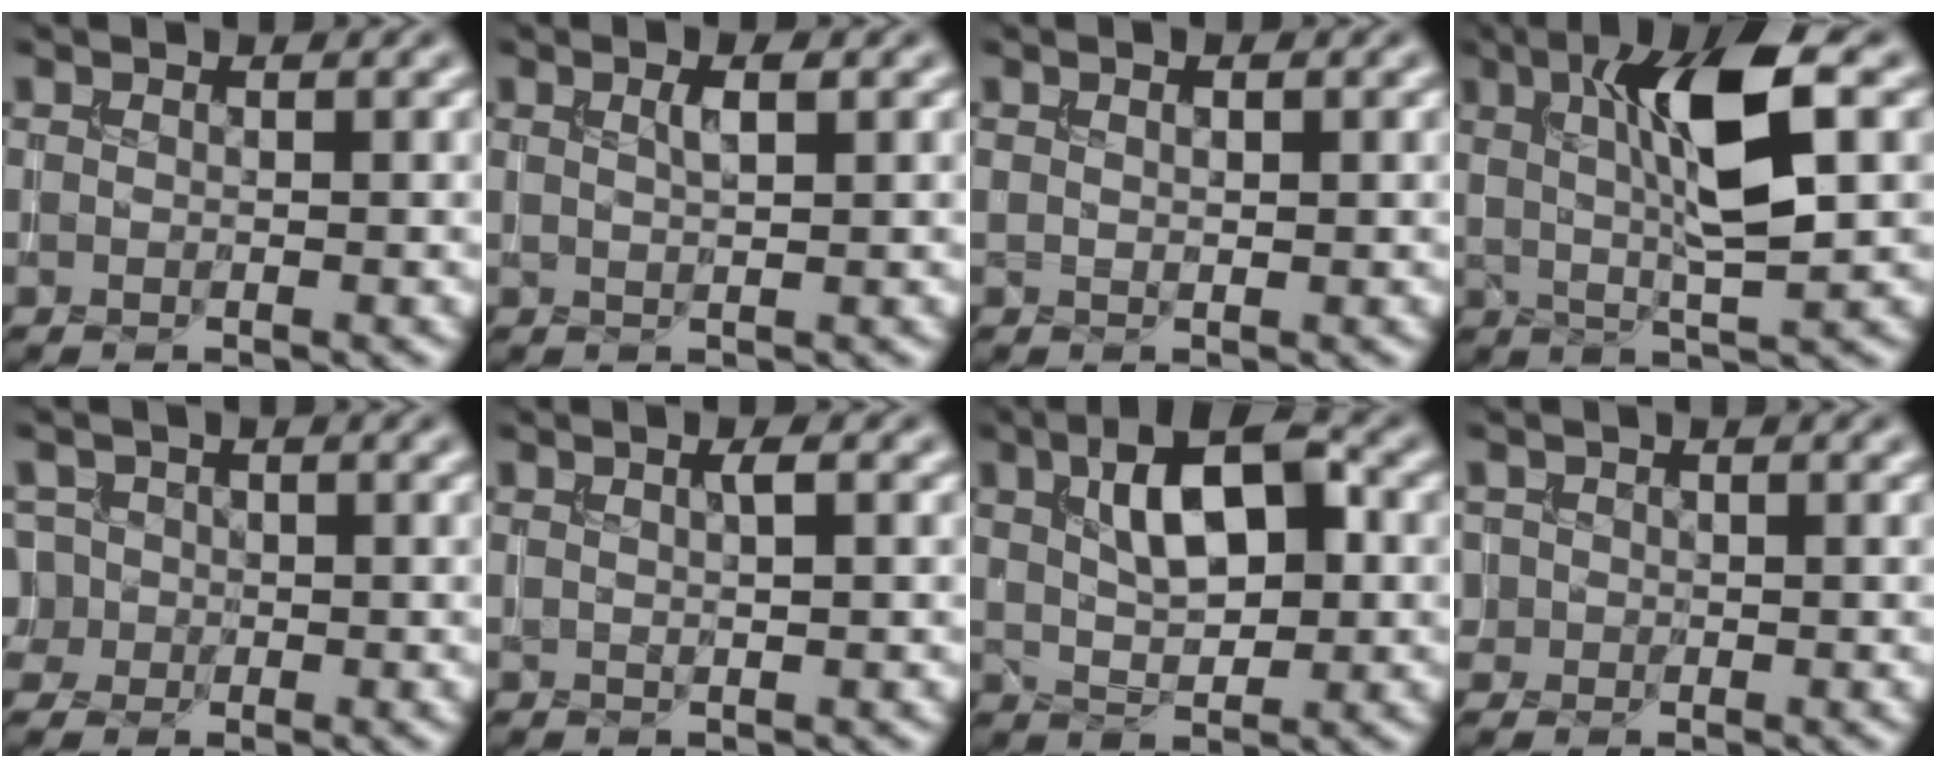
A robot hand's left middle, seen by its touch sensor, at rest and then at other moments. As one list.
[{"total": 1.6, "force": [0.6, 0.3, 1.4], "torque": [-0.024, 0.005, 0.010]}, {"total": 0.8, "force": [0.3, 0.4, 0.7], "torque": [-0.010, 0.001, 0.006]}, {"total": 8.8, "force": [2.3, 2.0, 8.2], "torque": [-0.136, 0.001, 0.039]}, {"total": 3.5, "force": [-0.4, 3.3, 1.1], "torque": [-0.009, 0.024, -0.023]}, {"total": 1.2, "force": [0.4, 0.2, 1.1], "torque": [-0.021, 0.000, 0.006]}, {"total": 6.8, "force": [1.9, 3.1, 5.7], "torque": [-0.095, 0.015, 0.028]}, {"total": 1.0, "force": [0.0, 1.0, 0.1], "torque": [0.009, -0.003, 0.000]}]